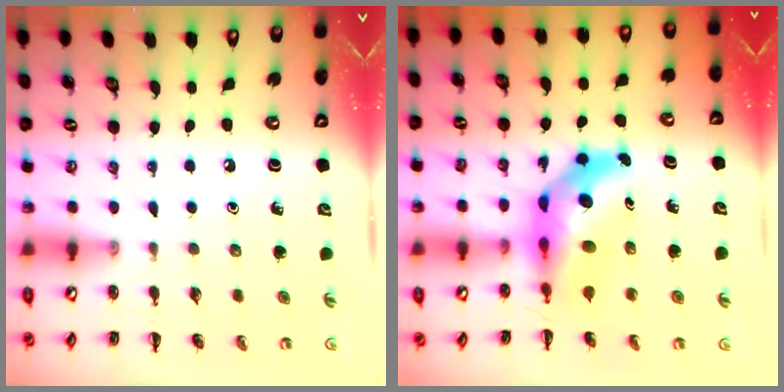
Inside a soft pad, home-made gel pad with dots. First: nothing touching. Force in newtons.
{"total": 8.8, "press": 8.5, "slide": 2.5}